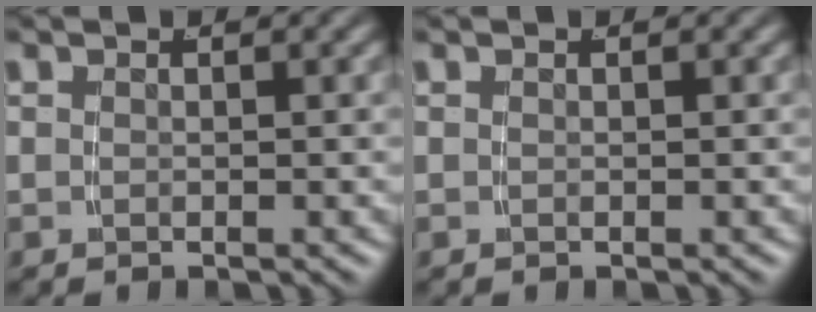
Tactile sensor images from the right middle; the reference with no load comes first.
{"total": 0.0}